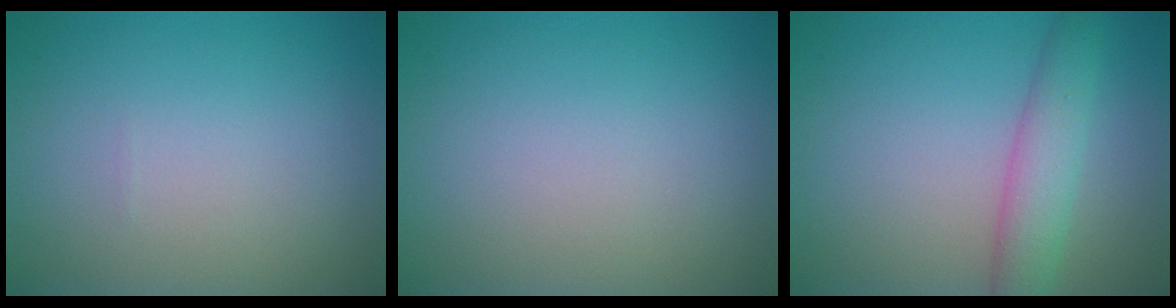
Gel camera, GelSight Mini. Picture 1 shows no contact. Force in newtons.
{"total": 0.0}
{"total": 3.7, "press": 3.7, "slide": 0.1}